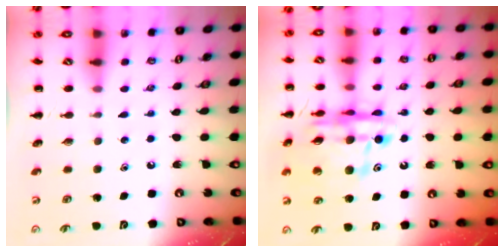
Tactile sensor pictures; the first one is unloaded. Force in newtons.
{"total": 15.6, "press": 15.1, "slide": 4.0}